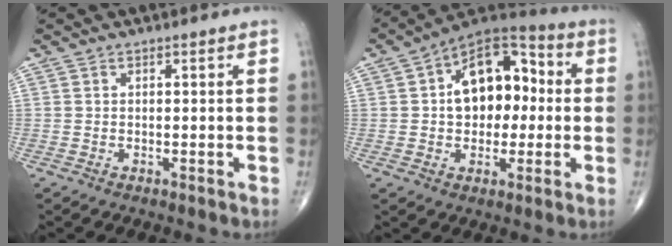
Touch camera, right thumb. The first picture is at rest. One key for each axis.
{"total": 16.0, "fx": 1.3, "fy": 10.3, "fz": 12.1, "tx": -0.137, "ty": 0.037, "tz": 0.011}